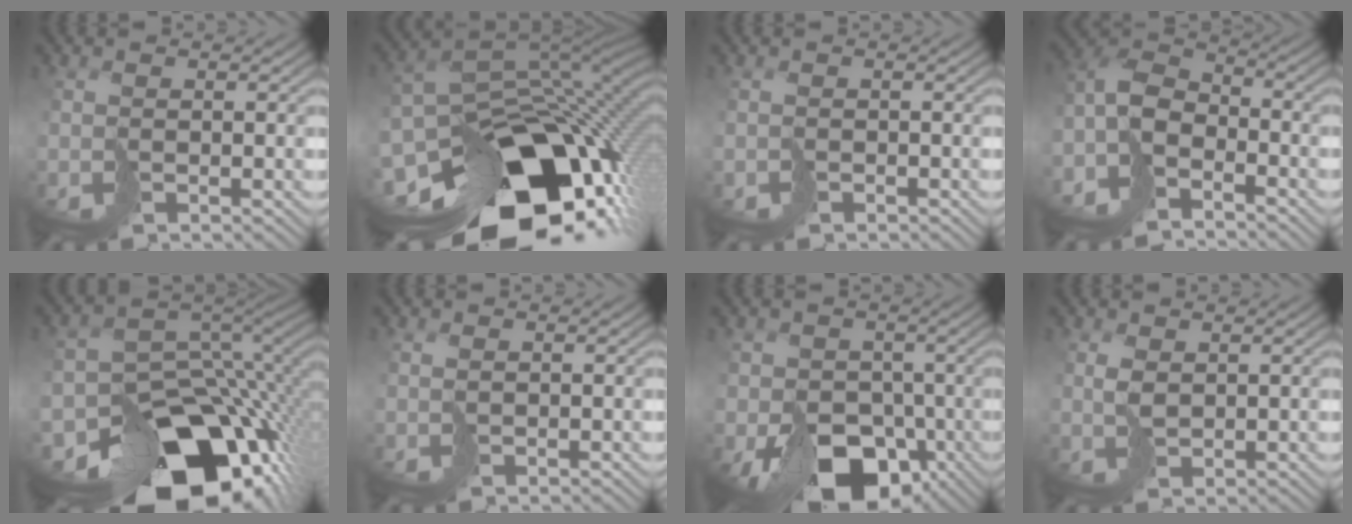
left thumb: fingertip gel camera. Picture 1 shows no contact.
{"total": 19.7, "force": [-8.2, 12.7, 12.6], "torque": [-0.246, -0.017, -0.116]}
{"total": 0.9, "force": [-0.6, 0.6, 0.2], "torque": [-0.002, -0.002, -0.016]}
{"total": 9.1, "force": [-5.8, 4.7, 5.2], "torque": [-0.124, -0.005, -0.131]}
{"total": 17.7, "force": [-9.6, 11.4, 9.6], "torque": [-0.191, -0.062, -0.129]}
{"total": 1.2, "force": [0.5, 0.7, 0.8], "torque": [-0.023, 0.002, 0.011]}
{"total": 12.7, "force": [-5.1, 9.0, 7.4], "torque": [-0.125, -0.035, -0.093]}
{"total": 2.1, "force": [0.8, 1.3, 1.5], "torque": [-0.040, -0.001, 0.019]}